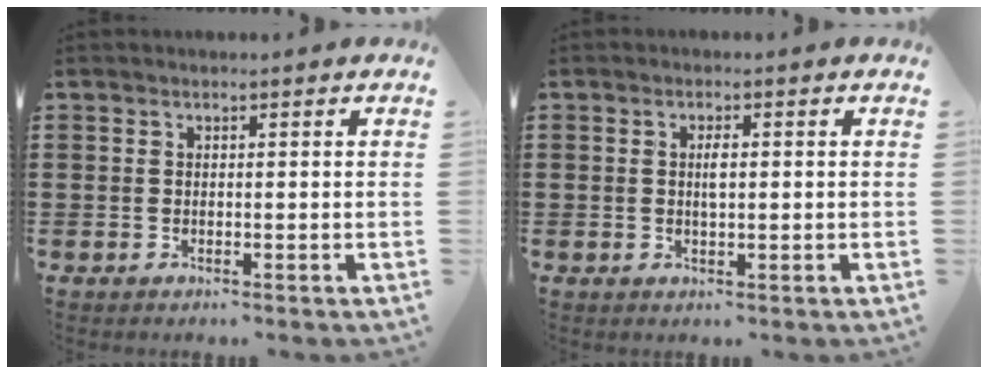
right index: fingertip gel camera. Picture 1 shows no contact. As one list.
[{"total": 2.2, "force": [0.2, 0.7, 2.1], "torque": [-0.041, 0.001, 0.001]}]